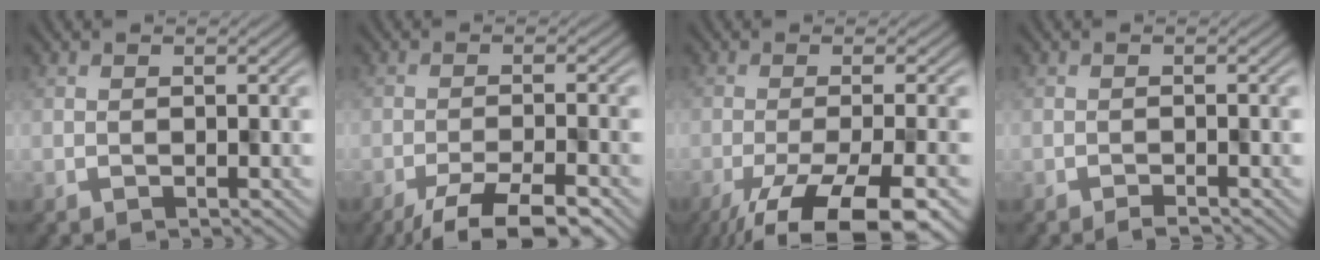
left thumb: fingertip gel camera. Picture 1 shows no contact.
{"total": 6.5, "force": [-4.8, 1.2, 4.3], "torque": [-0.068, 0.002, -0.078]}
{"total": 13.9, "force": [-9.6, 3.9, 9.3], "torque": [-0.158, -0.040, -0.131]}
{"total": 1.0, "force": [-1.0, -0.1, 0.3], "torque": [-0.003, 0.003, -0.019]}